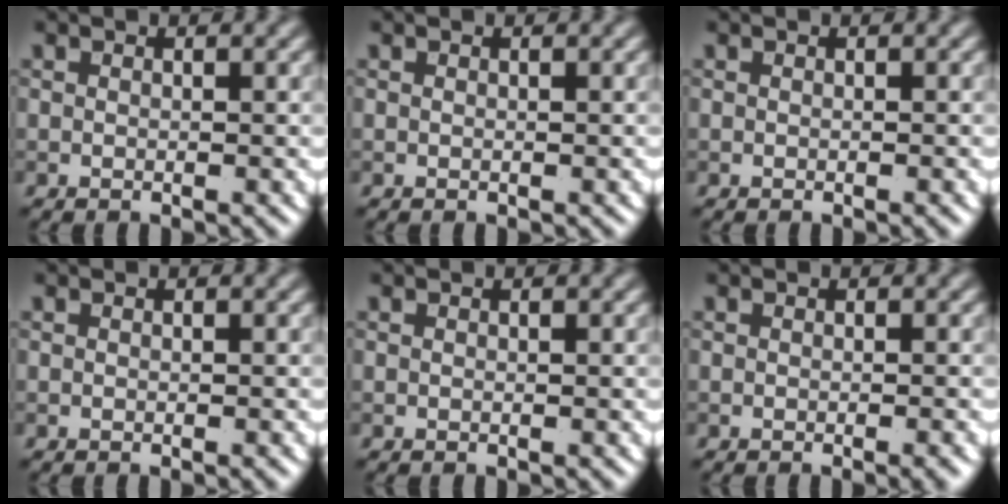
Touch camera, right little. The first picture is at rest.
{"total": 0.0}
{"total": 0.0}
{"total": 0.0}
{"total": 0.0}
{"total": 1.2, "force": [-0.4, 0.3, 1.1], "torque": [-0.009, -0.002, -0.008]}